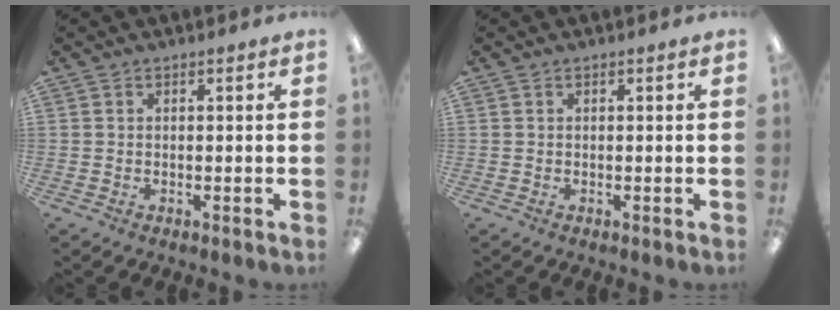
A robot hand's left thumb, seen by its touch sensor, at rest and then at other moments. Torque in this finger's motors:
{"motor_torque": [-0.01, 0.01, 0.00, 0.00, 0.00]}